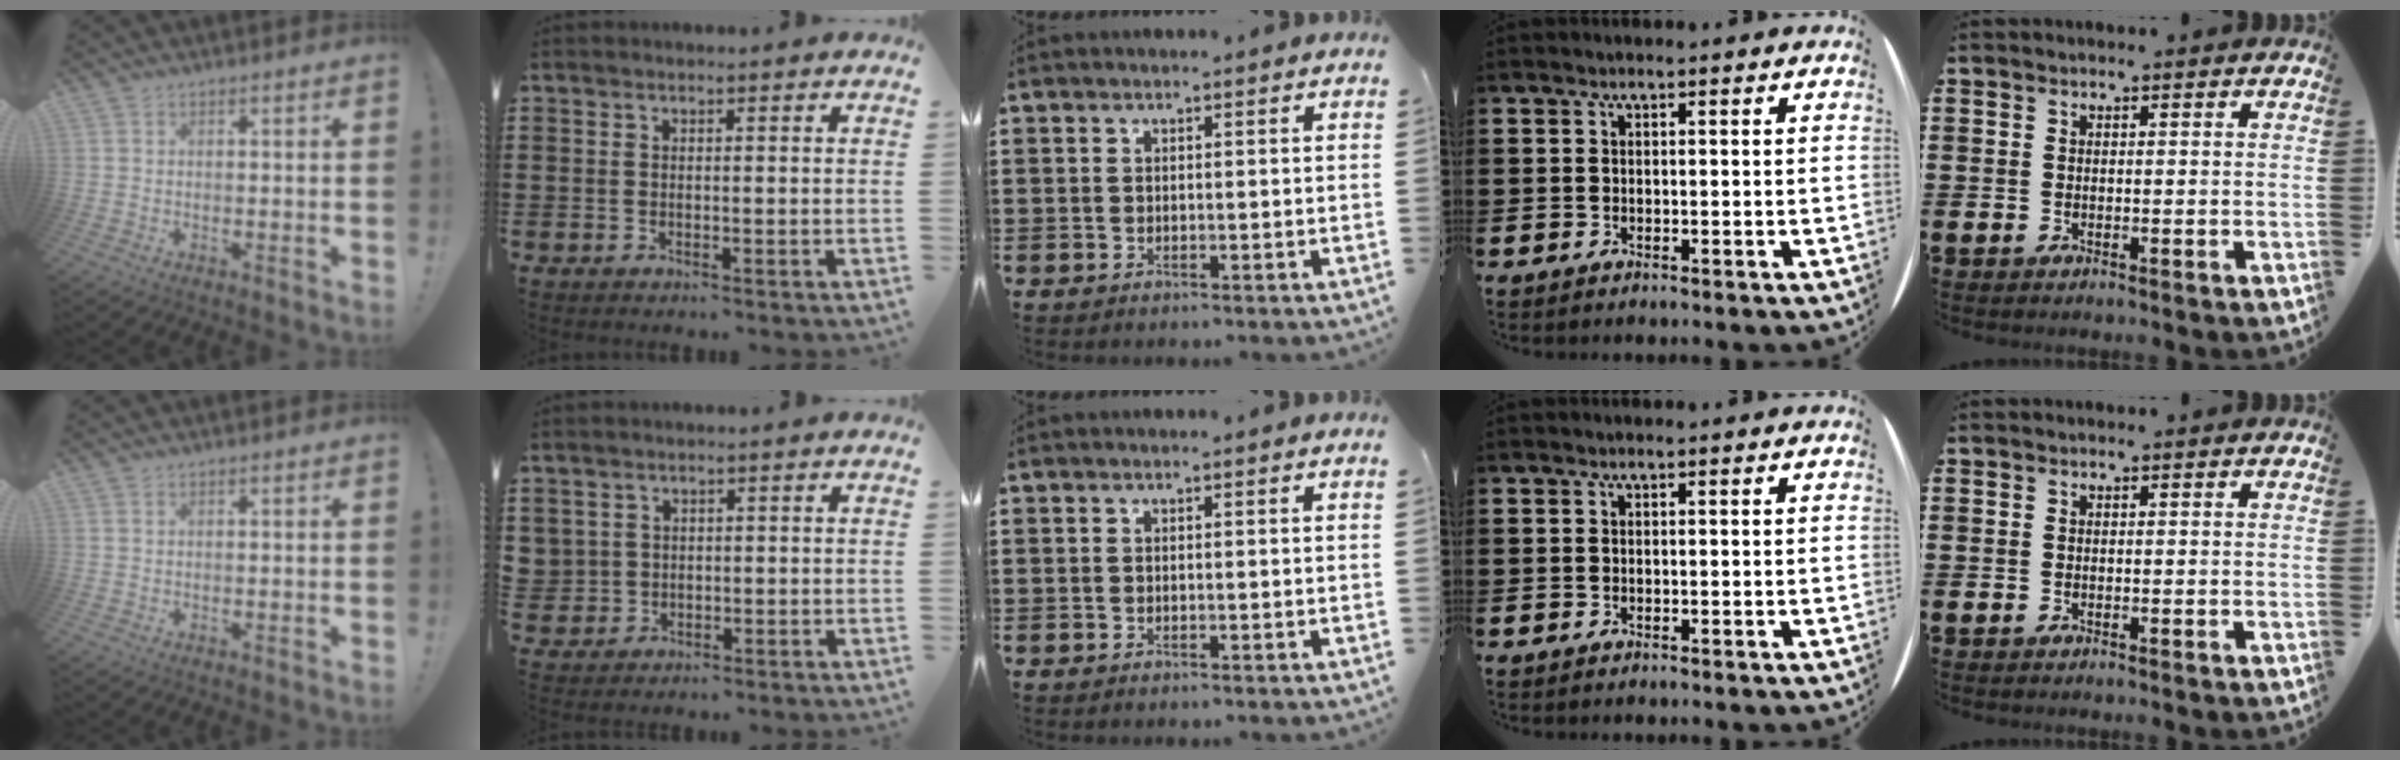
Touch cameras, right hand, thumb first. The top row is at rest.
{"index": {"total": 1.8, "force": [0.8, 1.6, -0.1], "torque": [-0.008, 0.009, 0.013]}}